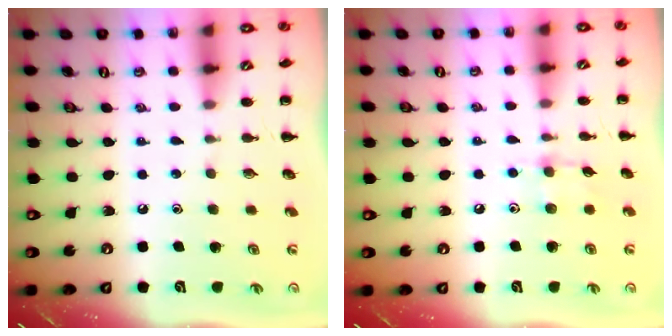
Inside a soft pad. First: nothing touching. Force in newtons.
{"total": 5.0, "press": 4.9, "slide": 1.2}